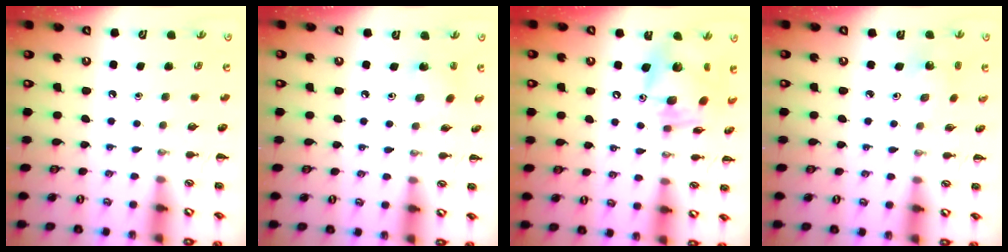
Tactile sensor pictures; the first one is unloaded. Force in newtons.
{"total": 1.6, "press": 1.5, "slide": 0.6}
{"total": 13.6, "press": 13.4, "slide": 2.5}
{"total": 1.6, "press": 1.5, "slide": 0.6}